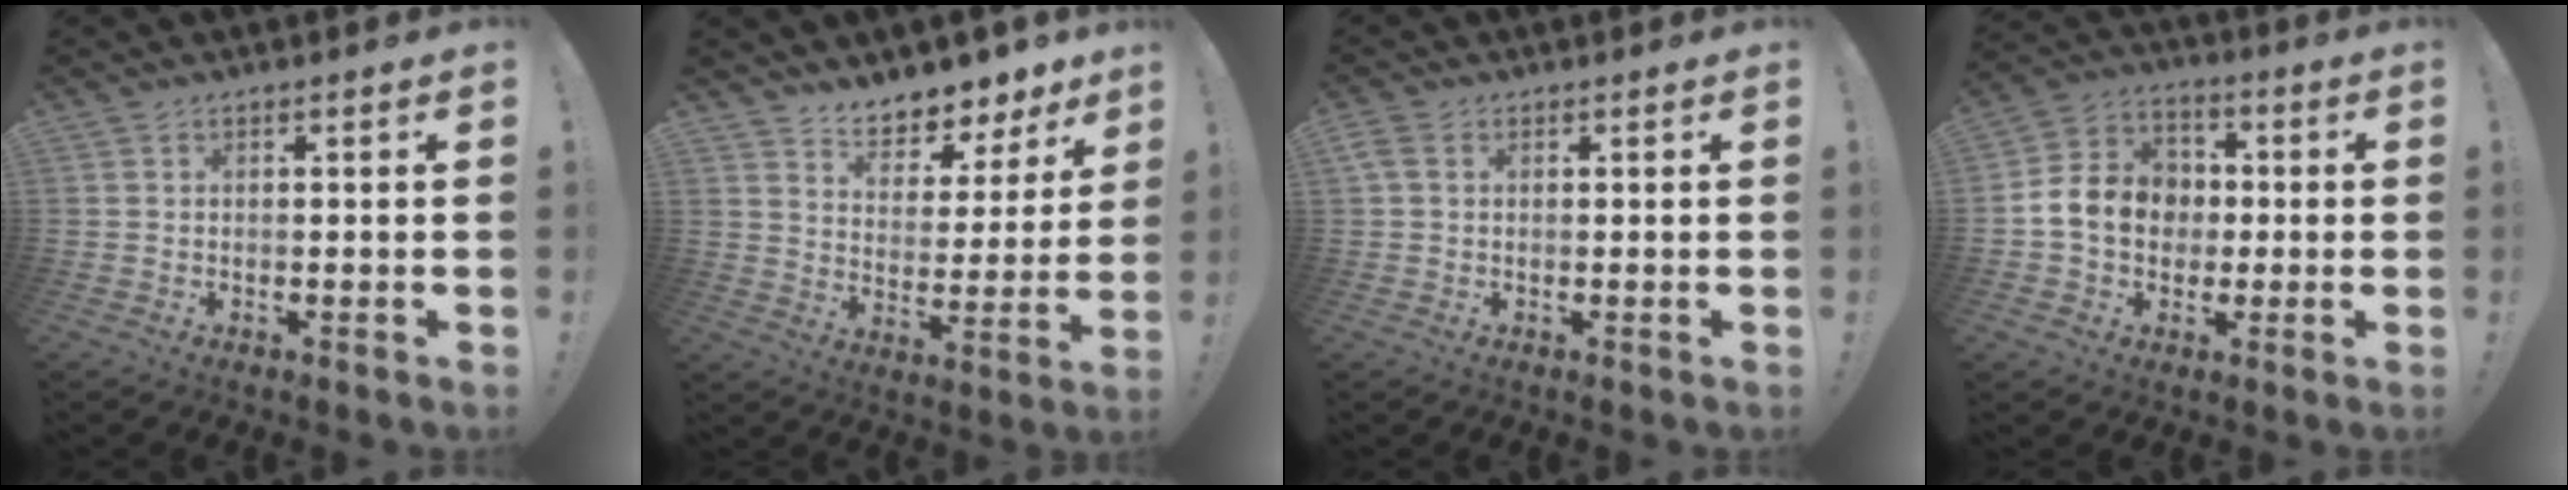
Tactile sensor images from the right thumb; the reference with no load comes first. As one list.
[{"total": 8.3, "force": [7.3, 3.2, 2.0], "torque": [-0.029, -0.070, 0.133]}, {"total": 2.3, "force": [0.7, 1.6, 1.5], "torque": [-0.021, 0.002, 0.013]}, {"total": 13.4, "force": [-0.4, 11.7, 6.6], "torque": [-0.103, 0.017, 0.004]}]